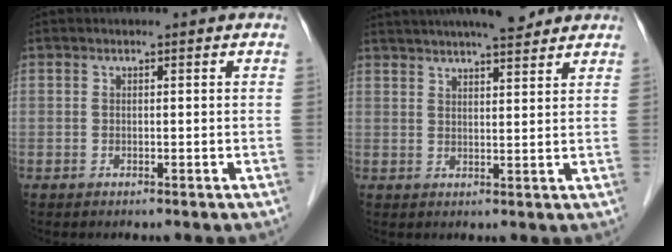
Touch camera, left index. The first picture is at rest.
{"total": 12.1, "force": [10.5, 1.6, 5.9], "torque": [-0.094, 0.023, 0.151]}